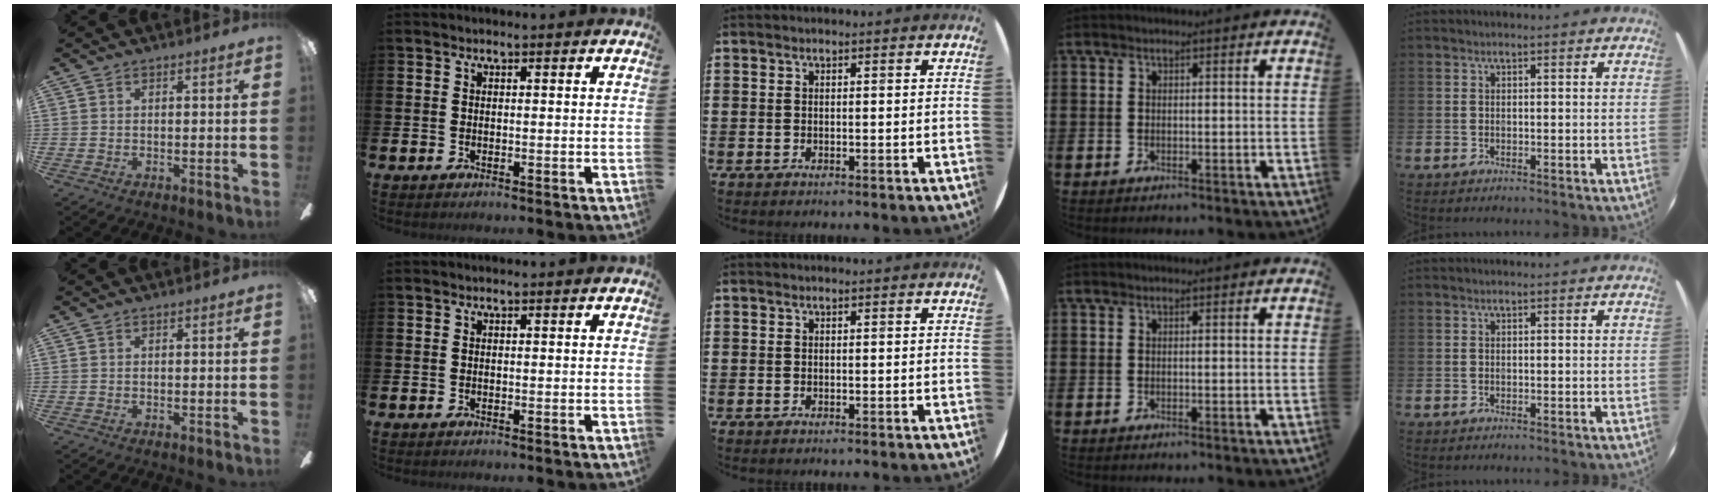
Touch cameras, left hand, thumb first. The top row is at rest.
{}